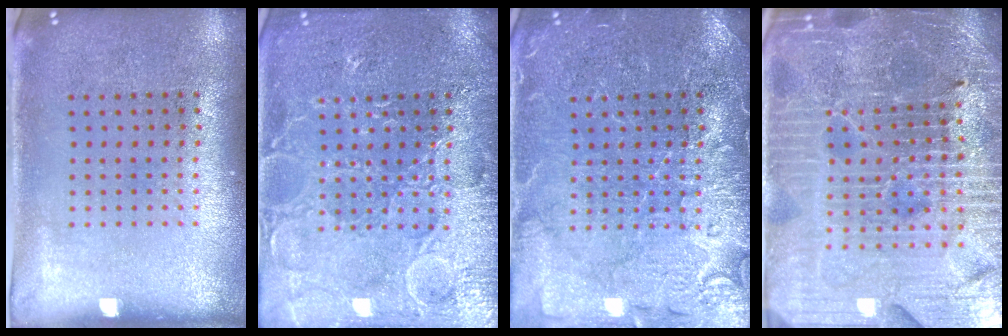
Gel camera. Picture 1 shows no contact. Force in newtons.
{"total": 5.6, "press": 5.5, "slide": 0.7}
{"total": 5.6, "press": 5.6, "slide": 0.8}
{"total": 5.9, "press": 5.4, "slide": 2.3}